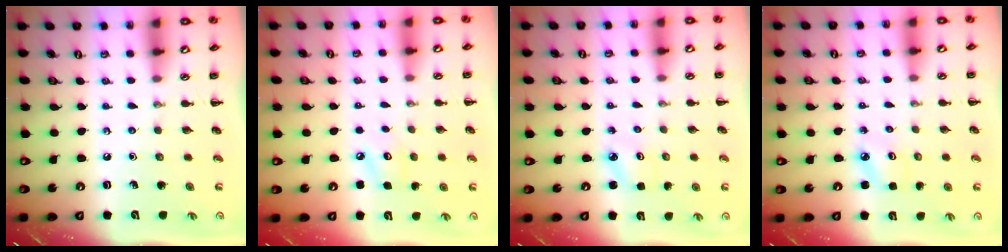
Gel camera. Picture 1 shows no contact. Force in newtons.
{"total": 4.1, "press": 4.1, "slide": 0.6}
{"total": 2.5, "press": 2.4, "slide": 0.6}
{"total": 2.6, "press": 2.5, "slide": 0.6}